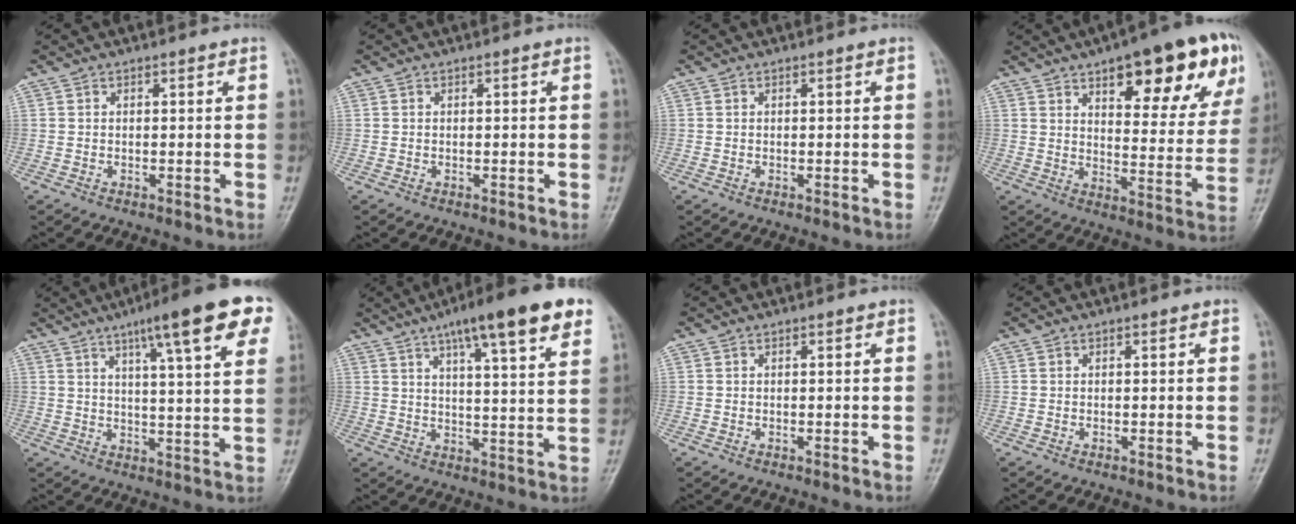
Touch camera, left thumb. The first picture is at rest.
{"total": 0.0}
{"total": 0.0}
{"total": 23.2, "force": [11.8, 8.2, 18.1], "torque": [-0.201, -0.027, 0.164]}
{"total": 18.4, "force": [9.8, 3.0, 15.3], "torque": [-0.197, -0.017, 0.133]}
{"total": 18.4, "force": [10.9, 3.6, 14.3], "torque": [-0.190, -0.020, 0.155]}
{"total": 0.0}
{"total": 0.0}